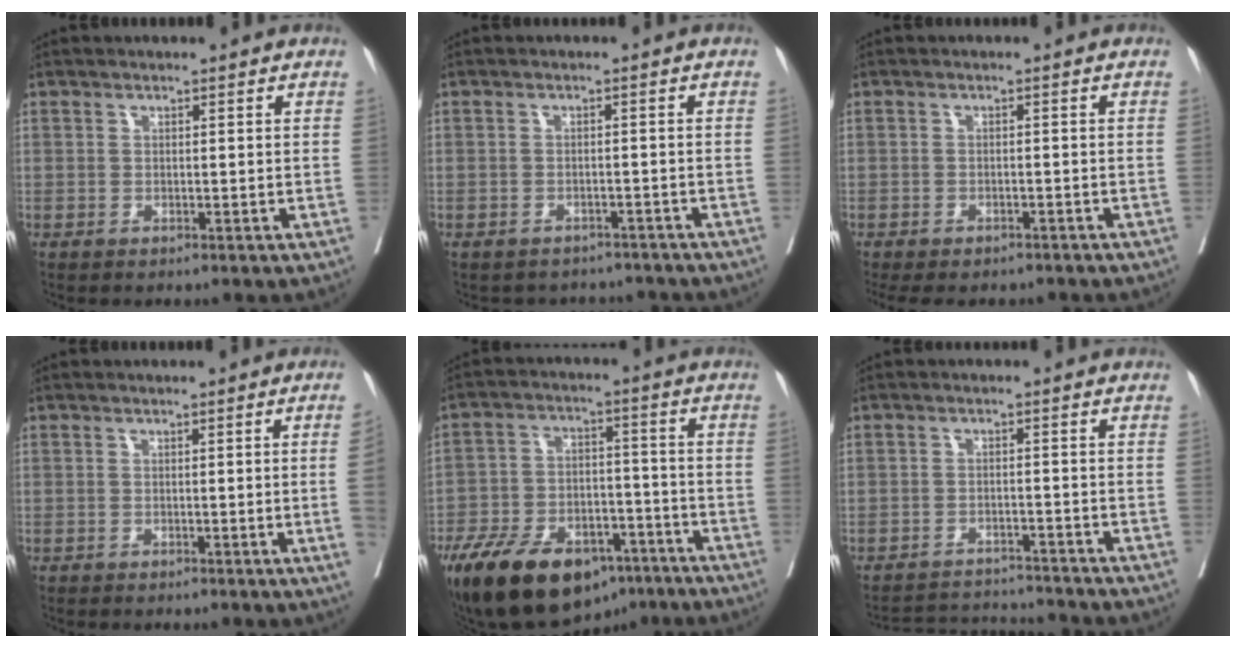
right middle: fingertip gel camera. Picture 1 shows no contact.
{"total": 5.6, "force": [-5.3, 1.8, -0.2], "torque": [0.009, 0.015, -0.060]}
{"total": 9.2, "force": [-8.2, 2.9, 3.2], "torque": [-0.051, -0.003, -0.099]}
{"total": 3.4, "force": [-0.4, -1.4, 3.1], "torque": [-0.044, -0.007, -0.001]}
{"total": 20.5, "force": [-13.4, 9.8, 12.0], "torque": [-0.229, -0.006, -0.221]}
{"total": 6.5, "force": [-6.4, -0.9, -0.6], "torque": [0.008, 0.003, -0.107]}